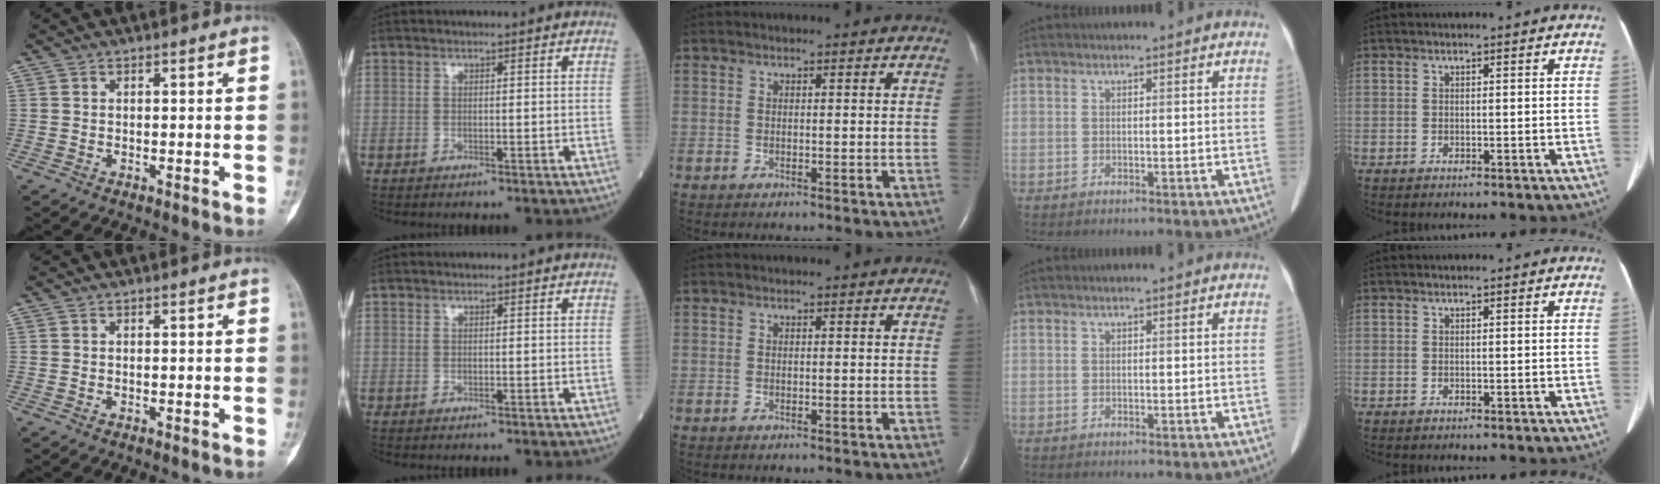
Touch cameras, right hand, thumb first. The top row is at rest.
{}